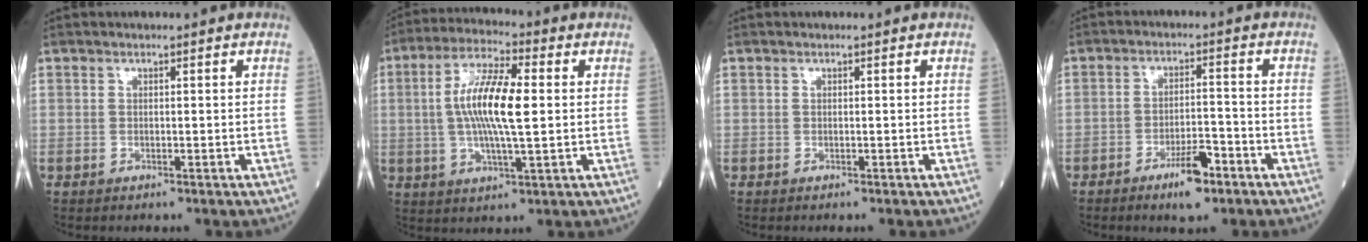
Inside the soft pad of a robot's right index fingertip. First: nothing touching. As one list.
[{"total": 11.5, "force": [0.7, 2.1, 11.3], "torque": [-0.219, 0.008, 0.010]}, {"total": 0.0}, {"total": 5.9, "force": [-3.8, 1.4, 4.3], "torque": [-0.070, 0.000, -0.062]}]